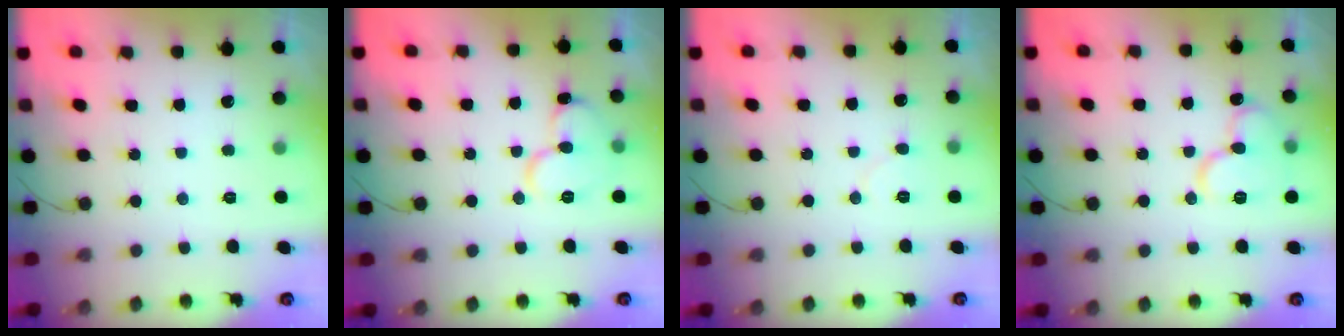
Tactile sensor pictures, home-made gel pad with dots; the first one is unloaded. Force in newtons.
{"total": 11.6, "press": 11.5, "slide": 1.3}
{"total": 4.8, "press": 4.8, "slide": 0.6}
{"total": 11.6, "press": 11.5, "slide": 1.5}